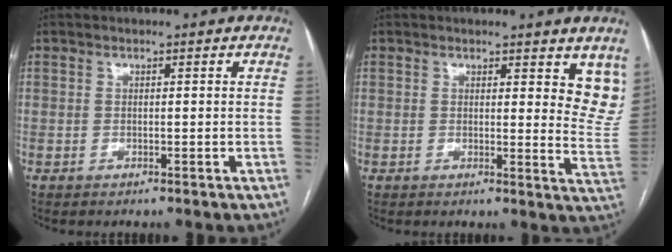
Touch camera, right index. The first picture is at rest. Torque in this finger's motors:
{"motor_torque": [0.05, 0.10, 0.02, 0.00]}